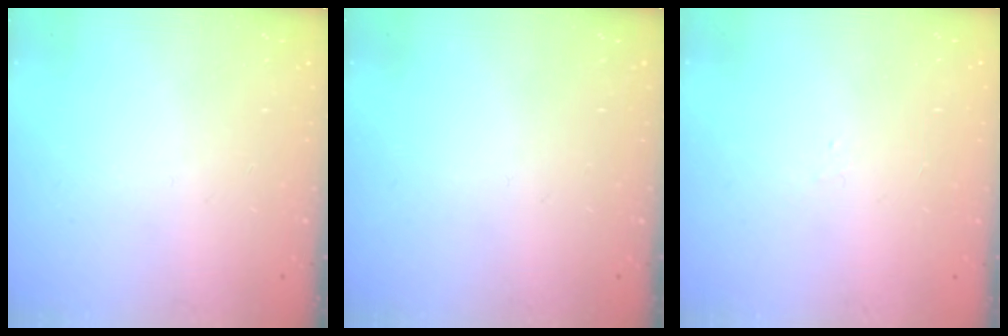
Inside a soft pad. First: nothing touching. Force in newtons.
{"total": 0.0}
{"total": 1.6, "press": 1.5, "slide": 0.4}